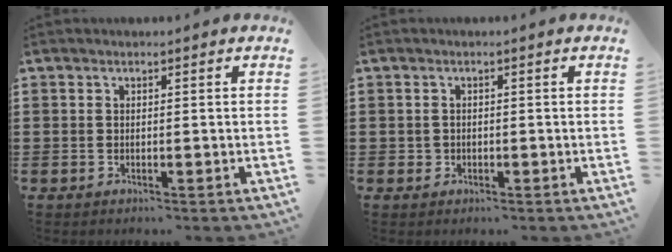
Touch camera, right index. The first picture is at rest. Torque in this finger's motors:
{"motor_torque": [-0.84, 1.30, 0.01, 0.00]}